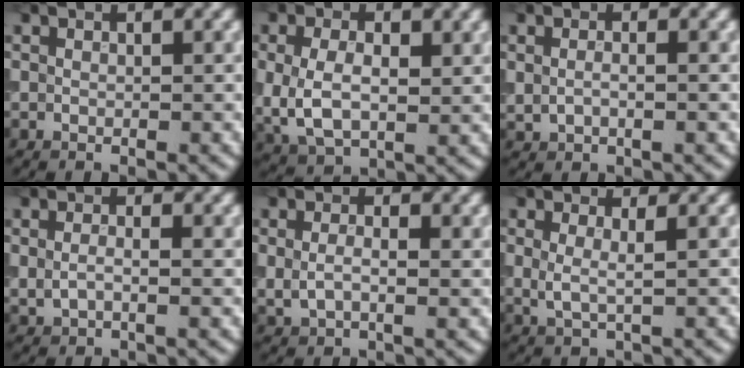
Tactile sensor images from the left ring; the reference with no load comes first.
{"total": 5.2, "force": [0.3, 3.4, 4.0], "torque": [-0.089, -0.003, 0.007]}
{"total": 1.5, "force": [0.0, 0.7, 1.4], "torque": [-0.035, -0.003, 0.001]}
{"total": 1.9, "force": [0.2, 1.0, 1.6], "torque": [-0.041, -0.005, 0.004]}
{"total": 2.6, "force": [0.4, 1.5, 2.1], "torque": [-0.050, -0.007, 0.010]}
{"total": 1.8, "force": [0.5, 0.5, 1.6], "torque": [-0.030, -0.009, 0.008]}